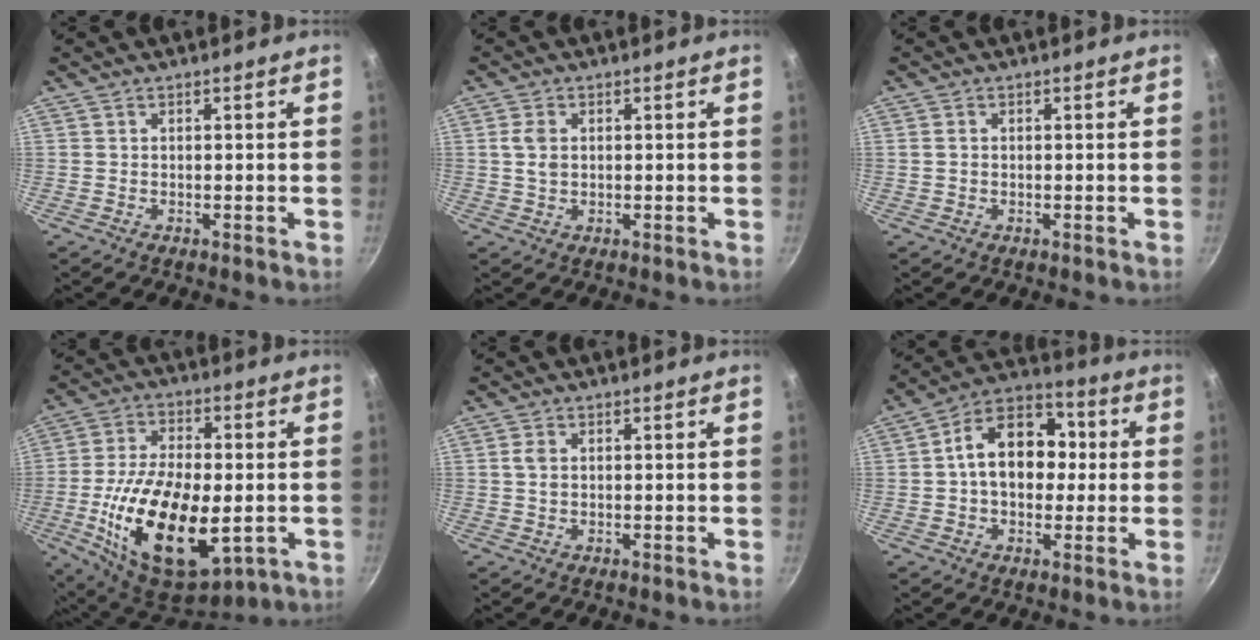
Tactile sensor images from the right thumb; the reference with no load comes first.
{"total": 3.5, "force": [0.6, 2.4, 2.4], "torque": [-0.048, 0.001, 0.008]}
{"total": 1.3, "force": [0.1, 1.1, 0.7], "torque": [-0.013, 0.004, 0.000]}
{"total": 23.8, "force": [-4.6, 12.4, 19.8], "torque": [-0.348, 0.006, -0.066]}
{"total": 2.1, "force": [0.3, 1.4, 1.4], "torque": [-0.030, 0.001, 0.004]}
{"total": 15.0, "force": [1.0, 10.7, 10.5], "torque": [-0.118, 0.033, -0.005]}